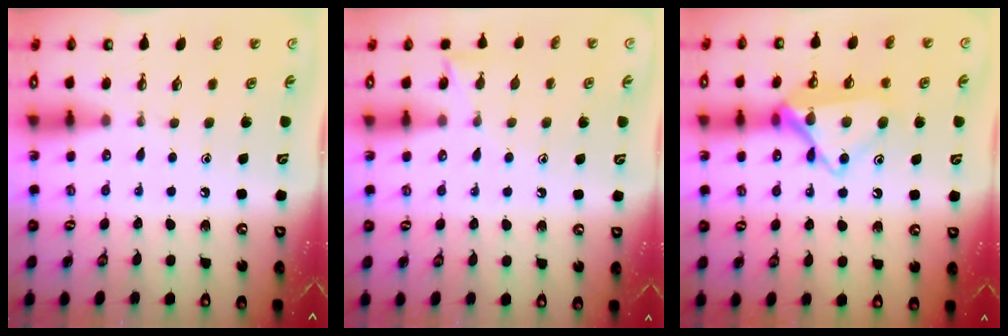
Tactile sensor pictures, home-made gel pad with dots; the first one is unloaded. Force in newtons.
{"total": 6.3, "press": 6.3, "slide": 0.7}
{"total": 15.3, "press": 15.3, "slide": 0.8}